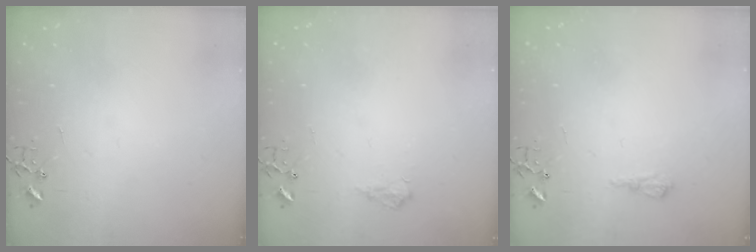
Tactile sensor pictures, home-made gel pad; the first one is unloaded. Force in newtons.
{"total": 7.4, "press": 7.4, "slide": 0.9}
{"total": 7.1, "press": 7.1, "slide": 0.9}